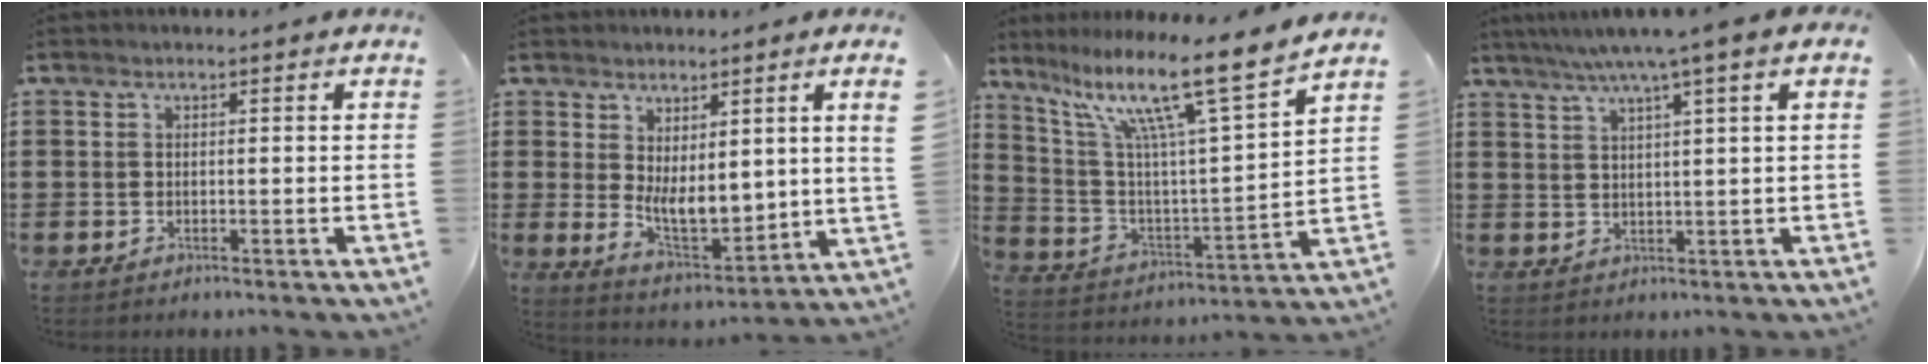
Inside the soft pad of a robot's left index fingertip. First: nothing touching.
{"total": 5.2, "force": [2.2, 1.4, 4.5], "torque": [-0.092, -0.024, 0.036]}
{"total": 13.6, "force": [9.5, 1.0, 9.7], "torque": [-0.201, -0.061, 0.146]}
{"total": 4.8, "force": [2.9, 0.0, 3.8], "torque": [-0.081, -0.003, 0.046]}